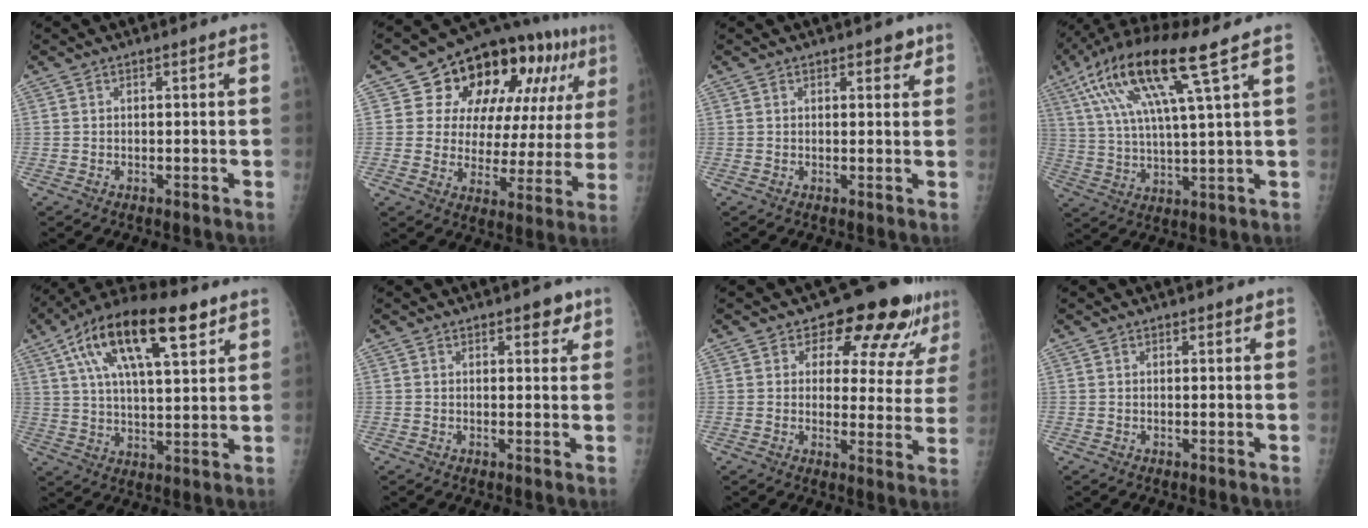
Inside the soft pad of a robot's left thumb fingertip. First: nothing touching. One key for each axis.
{"total": 21.2, "fx": 9.5, "fy": 11.2, "fz": 15.2, "tx": -0.168, "ty": 0.002, "tz": 0.136}
{"total": 2.3, "fx": 1.5, "fy": 1.3, "fz": 1.3, "tx": 0.000, "ty": -0.006, "tz": 0.016}
{"total": 15.8, "fx": 7.9, "fy": 1.5, "fz": 13.6, "tx": -0.279, "ty": -0.010, "tz": 0.149}
{"total": 19.6, "fx": 9.7, "fy": 7.5, "fz": 15.3, "tx": -0.255, "ty": -0.003, "tz": 0.165}
{"total": 3.3, "fx": 2.0, "fy": 1.7, "fz": 1.9, "tx": -0.003, "ty": -0.008, "tz": 0.022}
{"total": 13.7, "fx": 9.4, "fy": 6.7, "fz": 7.5, "tx": -0.043, "ty": -0.047, "tz": 0.104}
{"total": 0.9, "fx": 0.6, "fy": 0.5, "fz": 0.3, "tx": 0.004, "ty": -0.004, "tz": 0.005}